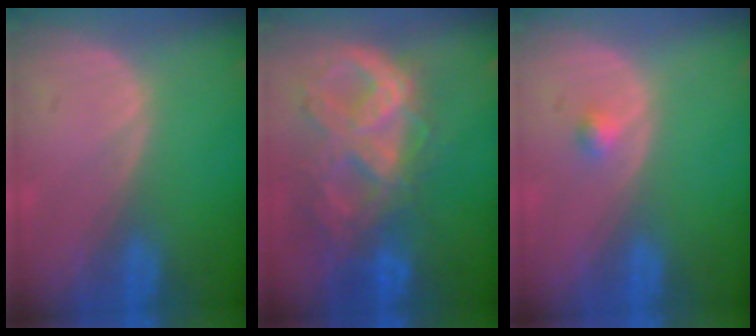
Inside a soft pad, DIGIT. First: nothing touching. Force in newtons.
{"total": 10.5, "press": 8.8, "slide": 5.7}
{"total": 1.3, "press": 1.1, "slide": 0.7}